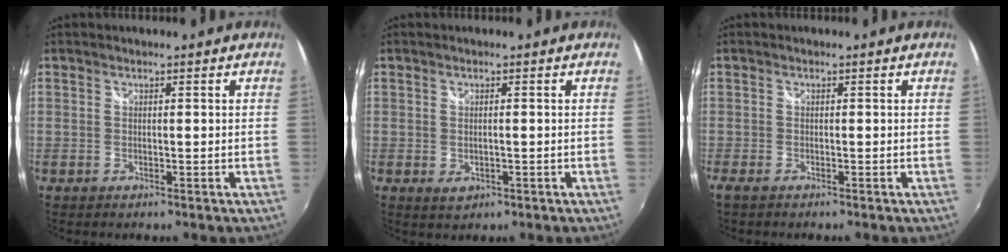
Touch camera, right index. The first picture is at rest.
{"total": 2.5, "force": [-0.5, 1.5, 2.0], "torque": [-0.035, -0.006, -0.003]}
{"total": 1.6, "force": [-1.4, 0.3, 0.8], "torque": [-0.018, -0.008, -0.027]}